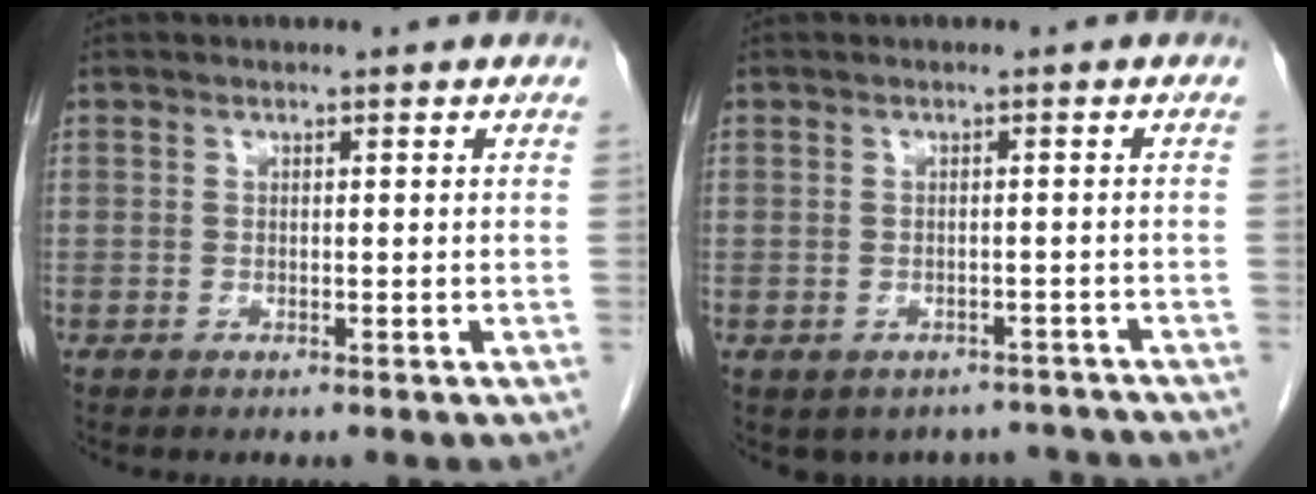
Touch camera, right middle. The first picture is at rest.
{"total": 6.8, "force": [-5.8, 3.5, 0.5], "torque": [0.007, 0.020, -0.061]}